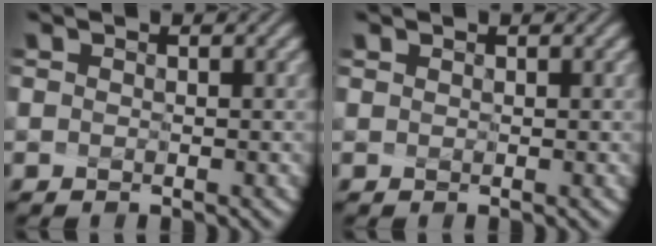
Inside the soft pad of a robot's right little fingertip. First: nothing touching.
{"total": 0.0}